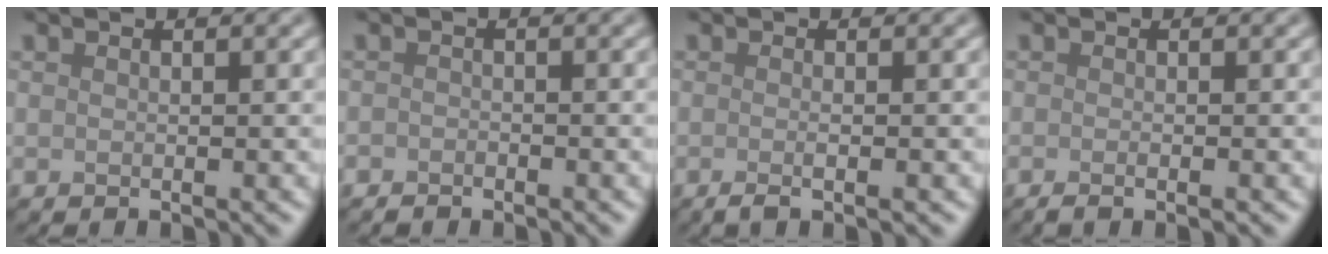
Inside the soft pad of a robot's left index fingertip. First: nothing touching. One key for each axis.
{"total": 0.8, "fx": -0.7, "fy": 0.4, "fz": 0.1, "tx": -0.001, "ty": -0.001, "tz": -0.013}
{"total": 1.9, "fx": -0.5, "fy": 0.6, "fz": 1.7, "tx": -0.021, "ty": -0.001, "tz": -0.012}
{"total": 1.5, "fx": -0.7, "fy": 0.4, "fz": 1.3, "tx": -0.015, "ty": -0.001, "tz": -0.013}